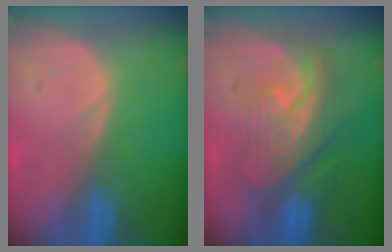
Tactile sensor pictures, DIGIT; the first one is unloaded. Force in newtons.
{"total": 8.2, "press": 8.1, "slide": 1.4}